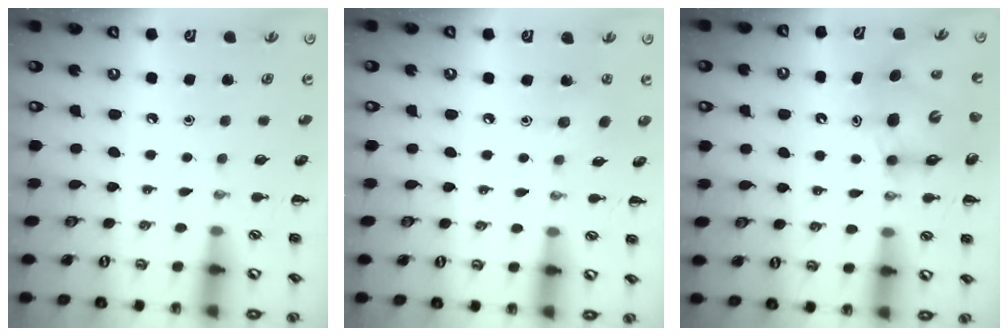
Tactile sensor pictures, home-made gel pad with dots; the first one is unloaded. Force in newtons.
{"total": 3.7, "press": 3.6, "slide": 0.9}
{"total": 7.9, "press": 7.6, "slide": 2.1}